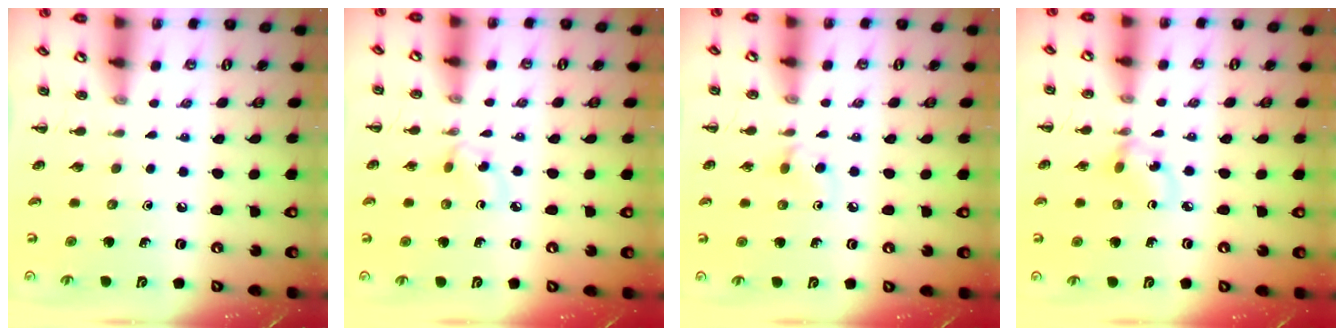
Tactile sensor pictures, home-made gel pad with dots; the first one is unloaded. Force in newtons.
{"total": 2.9, "press": 2.7, "slide": 1.2}
{"total": 4.9, "press": 4.4, "slide": 2.0}
{"total": 3.0, "press": 2.9, "slide": 0.7}